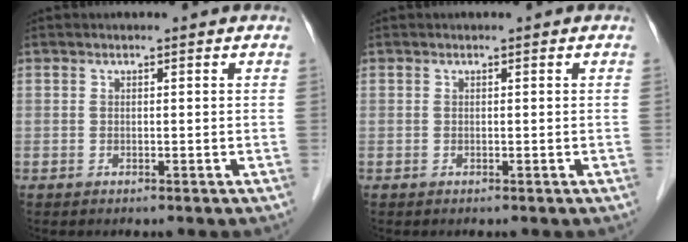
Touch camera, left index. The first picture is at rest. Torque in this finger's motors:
{"motor_torque": [0.00, 0.00, 0.00, 0.00]}